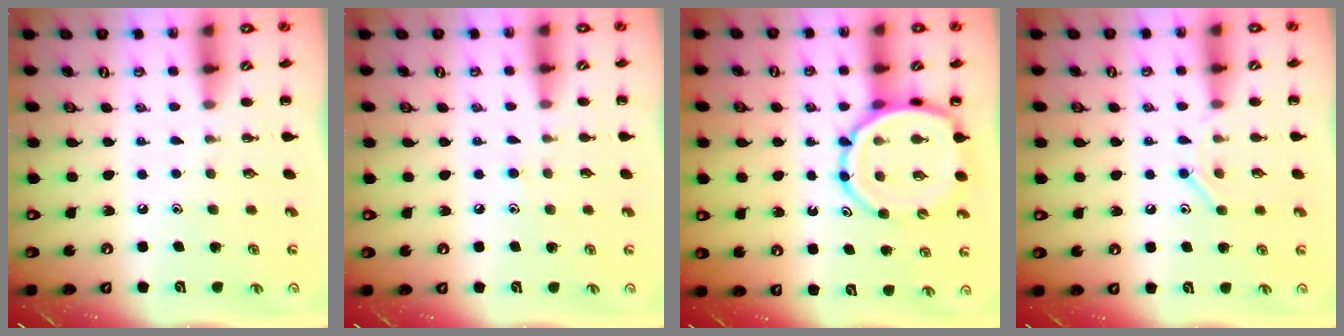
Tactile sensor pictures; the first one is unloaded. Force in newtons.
{"total": 6.2, "press": 5.7, "slide": 2.4}
{"total": 11.4, "press": 11.0, "slide": 2.9}
{"total": 8.4, "press": 8.4, "slide": 0.6}